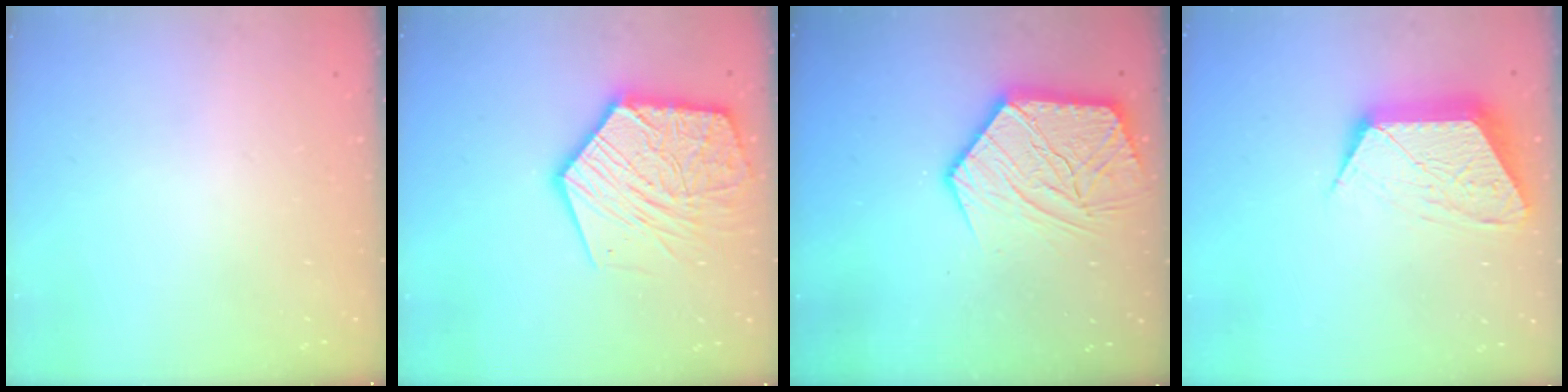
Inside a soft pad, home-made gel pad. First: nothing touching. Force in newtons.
{"total": 19.5, "press": 19.3, "slide": 2.1}
{"total": 16.2, "press": 16.1, "slide": 1.1}
{"total": 12.3, "press": 12.2, "slide": 0.7}